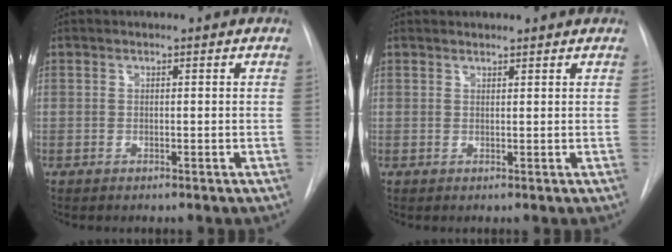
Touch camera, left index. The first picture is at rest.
{"total": 2.1, "force": [2.0, 0.4, 0.4], "torque": [-0.009, 0.020, 0.028]}